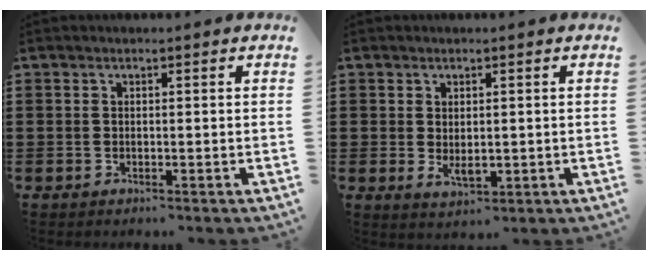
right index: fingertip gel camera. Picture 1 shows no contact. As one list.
[{"total": 2.3, "force": [0.1, 1.2, 1.9], "torque": [-0.037, 0.002, 0.003]}]